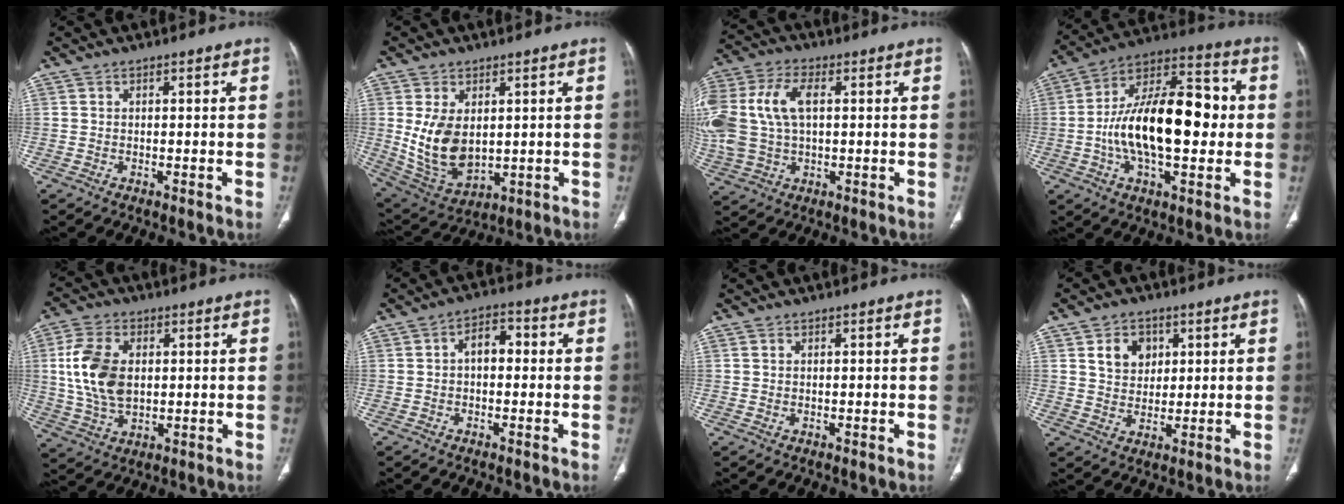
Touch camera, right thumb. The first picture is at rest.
{"total": 11.8, "force": [1.2, 7.5, 9.0], "torque": [-0.154, -0.015, 0.048]}
{"total": 18.8, "force": [2.7, 11.8, 14.4], "torque": [-0.361, 0.017, 0.056]}
{"total": 22.3, "force": [-0.6, 10.8, 19.5], "torque": [-0.314, 0.034, -0.013]}
{"total": 12.4, "force": [1.6, 7.8, 9.5], "torque": [-0.187, -0.001, 0.035]}
{"total": 4.8, "force": [0.0, 3.1, 3.7], "torque": [-0.041, 0.019, -0.011]}
{"total": 0.0}
{"total": 6.7, "force": [2.5, 5.3, 3.1], "torque": [-0.022, -0.010, 0.045]}